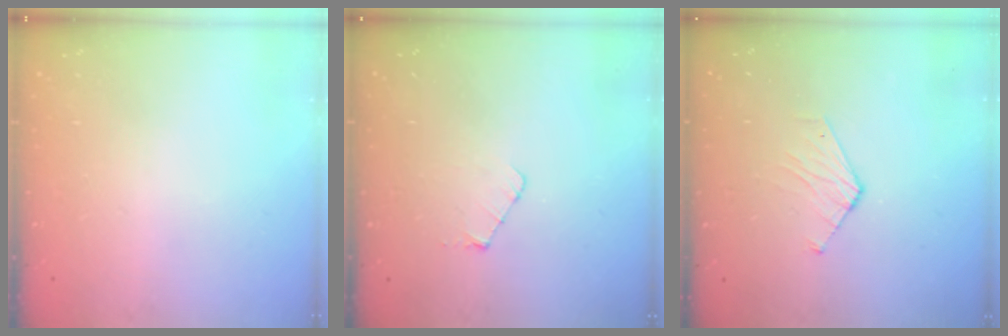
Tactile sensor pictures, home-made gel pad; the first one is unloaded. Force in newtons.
{"total": 3.6, "press": 3.6, "slide": 0.4}
{"total": 3.5, "press": 3.5, "slide": 0.3}